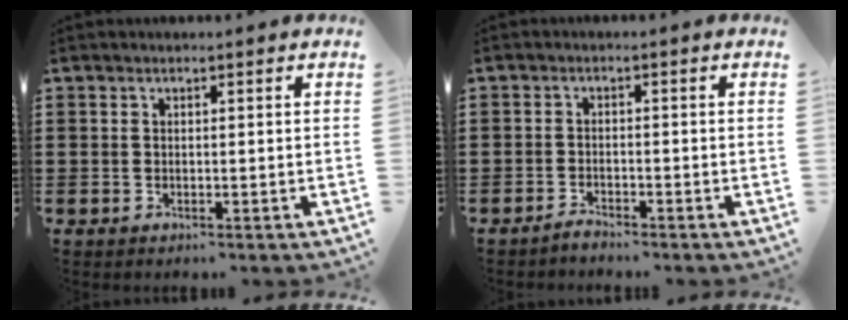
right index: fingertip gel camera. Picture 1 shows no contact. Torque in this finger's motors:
{"motor_torque": [-0.35, 0.91, -0.53, -0.21]}